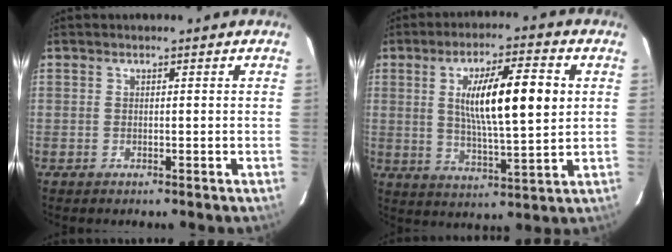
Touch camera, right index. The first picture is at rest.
{"total": 13.6, "force": [2.7, 2.0, 13.2], "torque": [-0.225, 0.005, 0.046]}